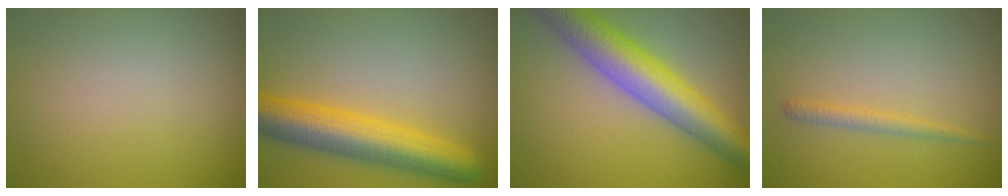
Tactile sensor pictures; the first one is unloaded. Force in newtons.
{"total": 7.5, "press": 7.5, "slide": 0.3}
{"total": 8.1, "press": 8.1, "slide": 0.1}
{"total": 1.5, "press": 1.5, "slide": 0.0}